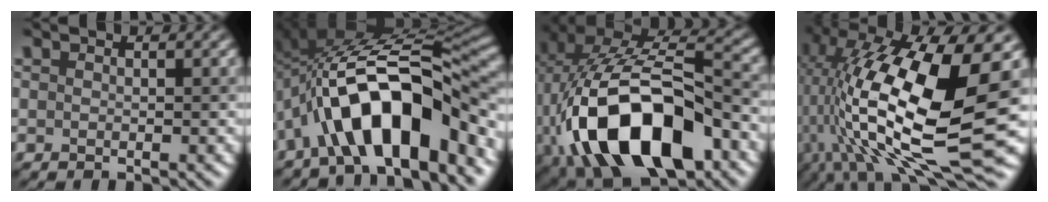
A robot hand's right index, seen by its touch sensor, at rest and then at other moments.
{"total": 11.8, "force": [-4.5, 4.9, 9.8], "torque": [-0.150, 0.022, -0.080]}
{"total": 15.6, "force": [-4.1, 8.8, 12.3], "torque": [-0.224, 0.001, -0.069]}
{"total": 17.1, "force": [1.0, 6.5, 15.8], "torque": [-0.298, 0.005, 0.023]}